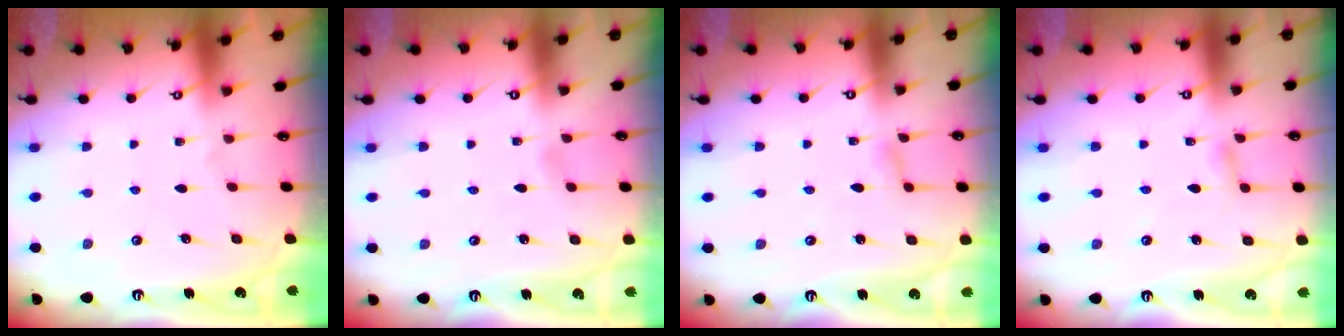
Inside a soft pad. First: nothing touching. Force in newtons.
{"total": 1.6, "press": 1.6, "slide": 0.2}
{"total": 3.1, "press": 3.0, "slide": 0.3}
{"total": 3.8, "press": 3.7, "slide": 0.4}